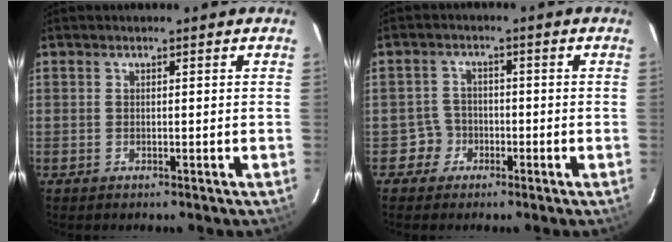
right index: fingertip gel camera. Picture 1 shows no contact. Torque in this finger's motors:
{"motor_torque": [-0.35, 0.03, -0.25, -0.21]}